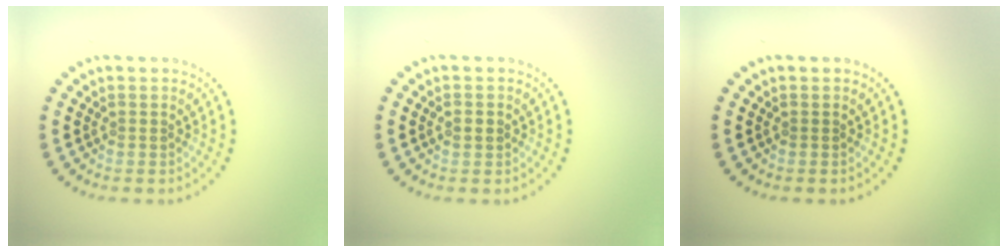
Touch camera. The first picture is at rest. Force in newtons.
{"total": 1.2, "press": 1.2, "slide": 0.2}
{"total": 0.0}